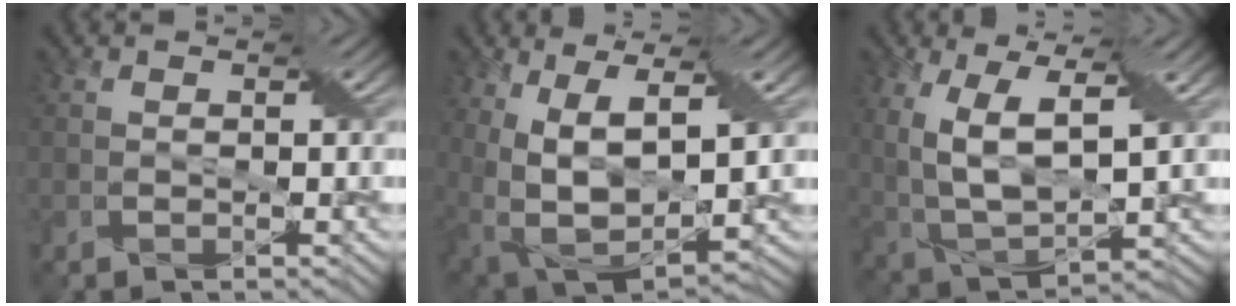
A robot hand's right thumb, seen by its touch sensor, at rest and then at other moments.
{"total": 13.0, "force": [2.7, 7.0, 10.6], "torque": [-0.231, -0.021, 0.063]}
{"total": 11.9, "force": [3.3, 6.1, 9.7], "torque": [-0.229, -0.010, 0.069]}